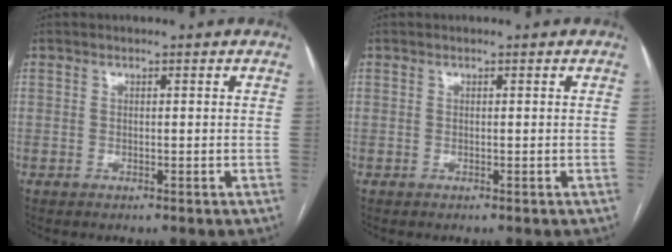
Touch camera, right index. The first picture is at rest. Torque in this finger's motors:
{"motor_torque": [0.00, 0.00, 0.00, 0.00]}